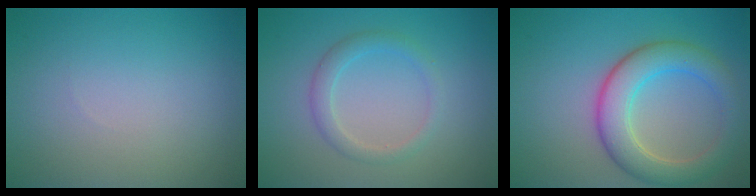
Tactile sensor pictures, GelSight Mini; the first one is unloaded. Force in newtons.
{"total": 2.1, "press": 2.1, "slide": 0.2}
{"total": 5.8, "press": 5.8, "slide": 0.4}